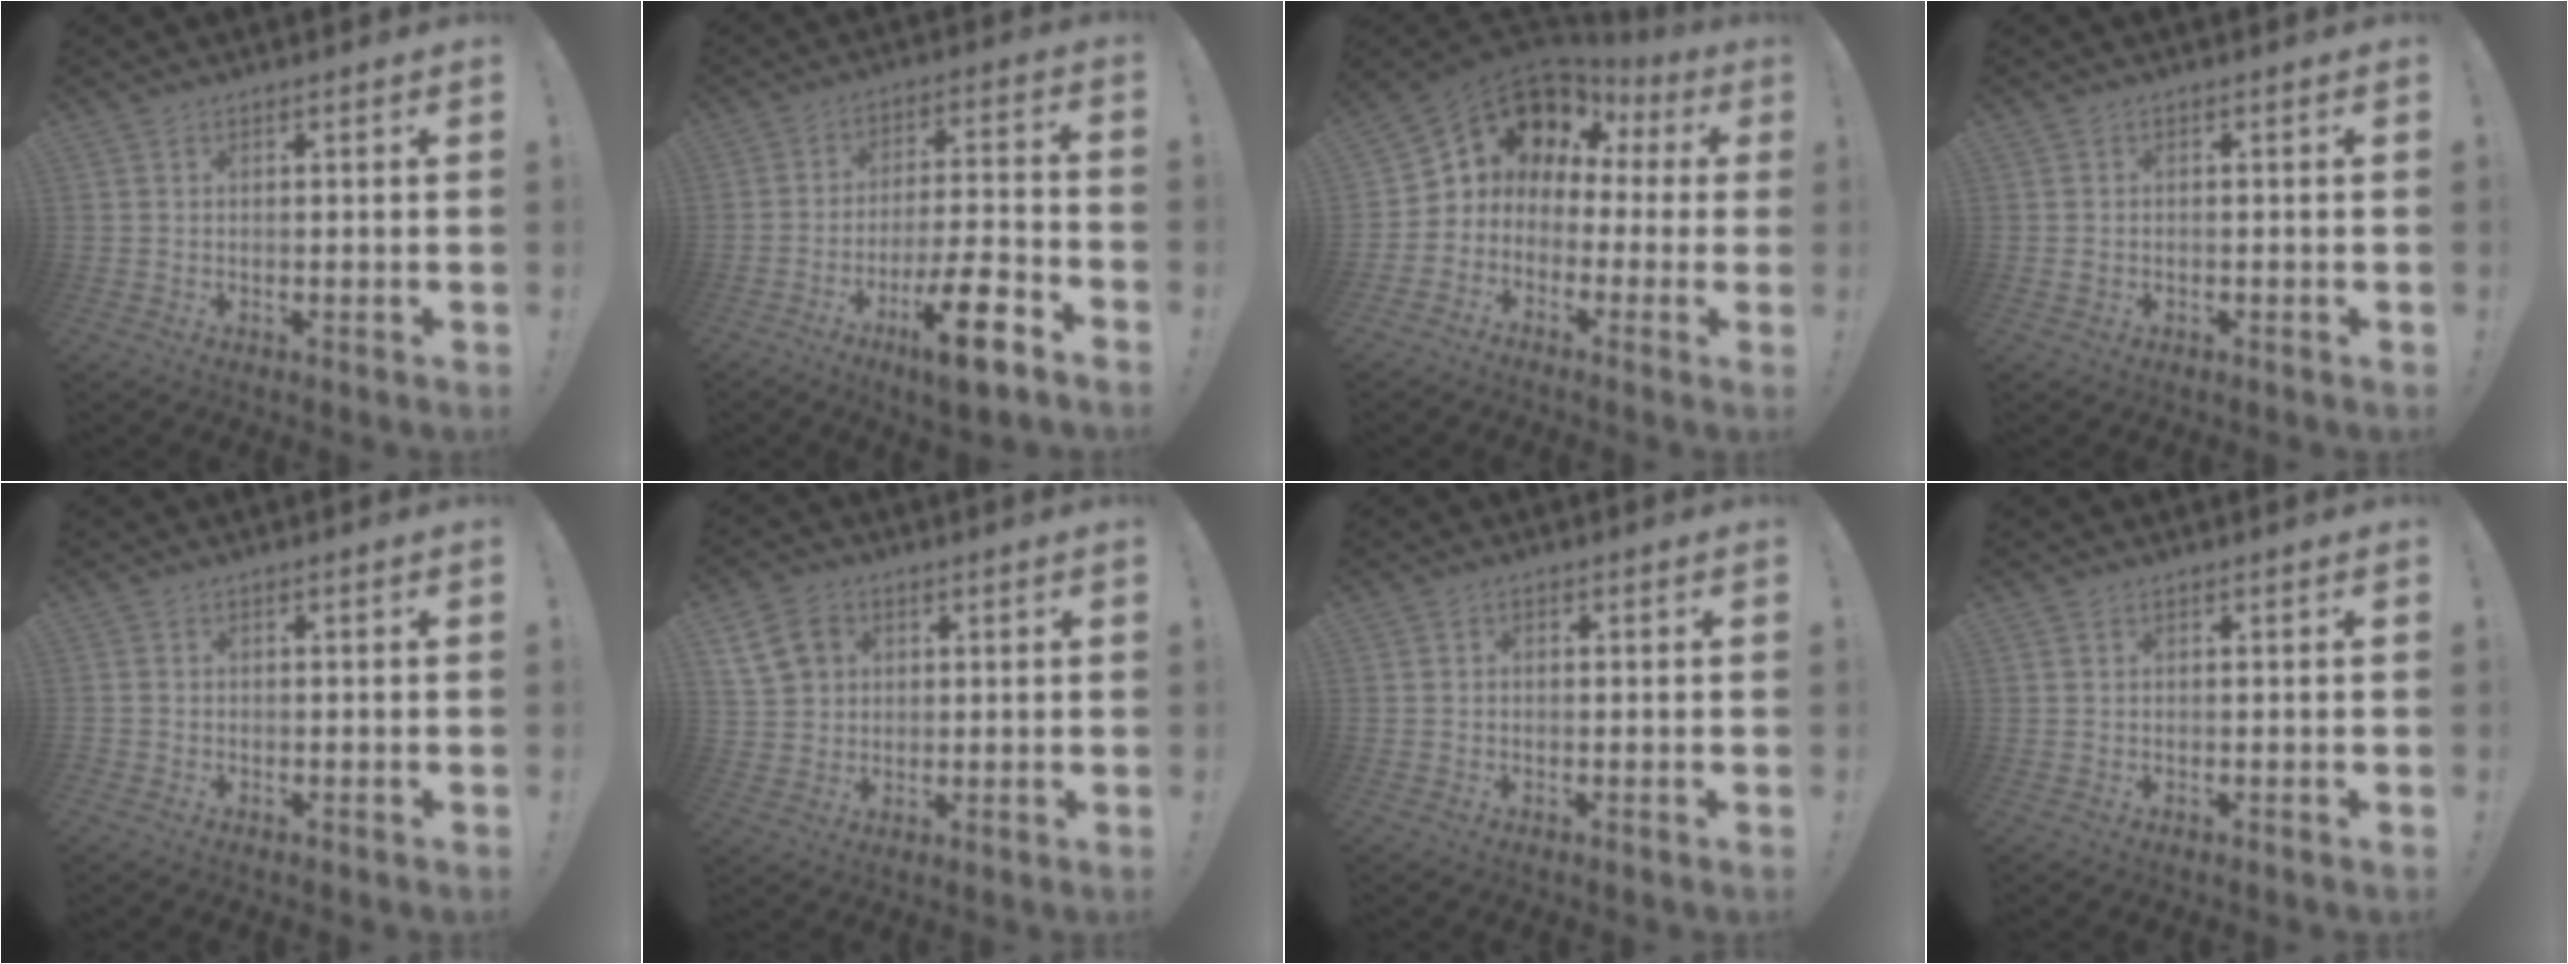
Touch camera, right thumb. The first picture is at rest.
{"total": 13.8, "force": [-7.9, 3.0, 10.9], "torque": [-0.165, 0.047, -0.127]}
{"total": 8.7, "force": [3.1, 7.3, 3.7], "torque": [-0.057, -0.028, 0.063]}
{"total": 1.1, "force": [-0.2, 1.0, 0.5], "torque": [-0.007, 0.003, -0.003]}
{"total": 0.9, "force": [-0.6, 0.7, 0.2], "torque": [-0.003, 0.002, -0.011]}
{"total": 10.4, "force": [4.0, 8.5, 4.6], "torque": [-0.080, -0.006, 0.085]}
{"total": 1.1, "force": [-0.5, 0.7, 0.6], "torque": [-0.014, 0.006, -0.009]}
{"total": 0.0}